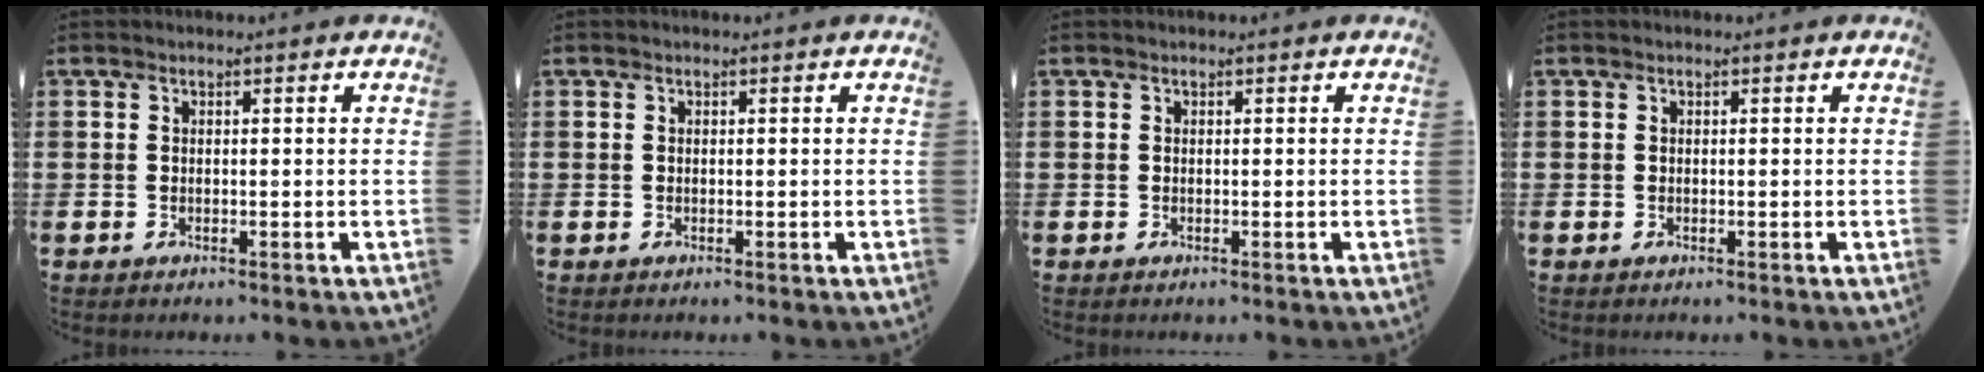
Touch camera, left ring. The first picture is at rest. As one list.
[{"total": 0.0}, {"total": 0.0}, {"total": 0.0}]